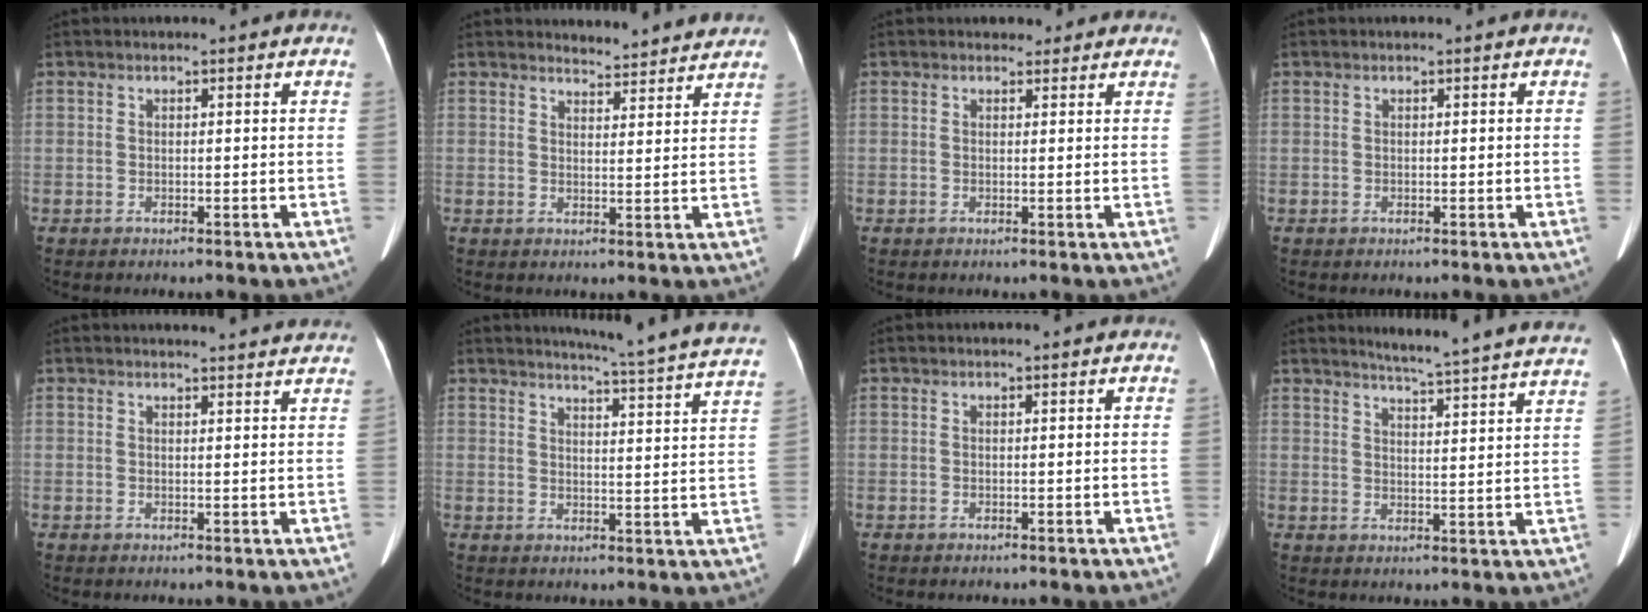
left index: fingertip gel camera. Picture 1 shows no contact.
{"total": 5.9, "force": [5.9, 0.9, 0.2], "torque": [-0.006, 0.005, 0.065]}
{"total": 2.4, "force": [1.9, 1.5, 0.2], "torque": [0.007, 0.006, 0.018]}
{"total": 0.0}
{"total": 10.1, "force": [9.8, 0.5, 2.3], "torque": [-0.017, 0.007, 0.094]}
{"total": 18.3, "force": [17.2, -1.6, 6.1], "torque": [-0.094, -0.085, 0.192]}
{"total": 0.0}
{"total": 19.8, "force": [18.6, -1.0, 6.7], "torque": [-0.101, -0.066, 0.217]}